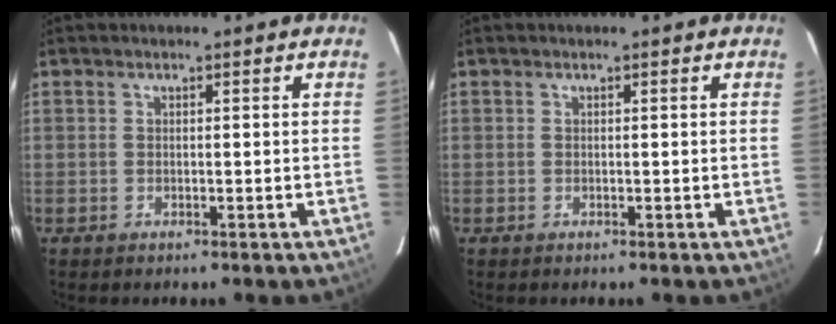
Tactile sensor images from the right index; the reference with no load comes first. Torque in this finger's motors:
{"motor_torque": [0.00, 0.00, 0.00, 0.00]}